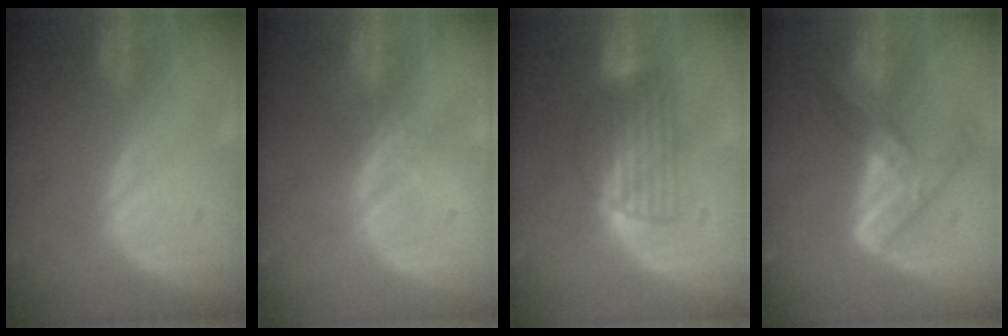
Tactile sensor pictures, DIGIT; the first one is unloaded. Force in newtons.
{"total": 1.8, "press": 1.6, "slide": 0.7}
{"total": 6.6, "press": 5.6, "slide": 3.4}
{"total": 7.2, "press": 6.2, "slide": 3.8}